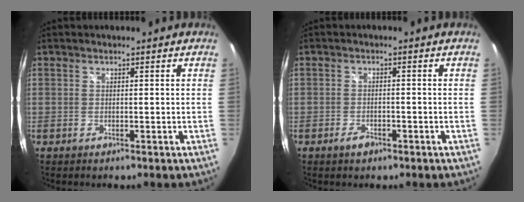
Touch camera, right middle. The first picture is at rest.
{"total": 2.1, "force": [-1.4, 1.1, 1.1], "torque": [-0.021, -0.001, -0.025]}